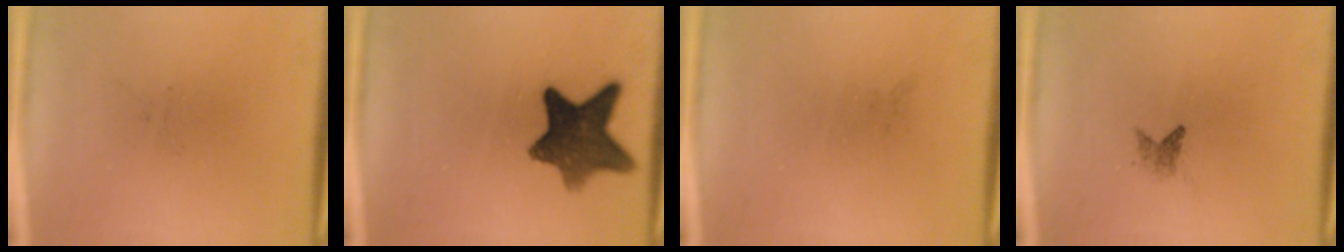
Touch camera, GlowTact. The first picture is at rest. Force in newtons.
{"total": 10.4}
{"total": 0.0}
{"total": 1.2}